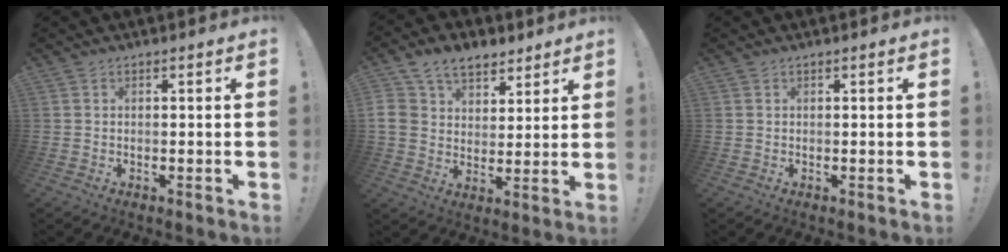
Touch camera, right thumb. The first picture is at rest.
{"total": 11.8, "force": [6.6, 8.4, 4.9], "torque": [-0.083, -0.029, 0.132]}
{"total": 0.0}